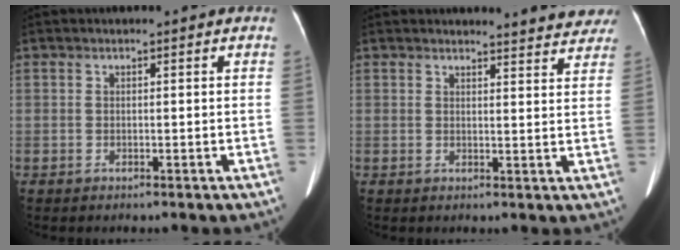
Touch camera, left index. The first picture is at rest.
{"total": 8.1, "force": [7.8, 1.5, 1.2], "torque": [0.006, -0.020, 0.064]}